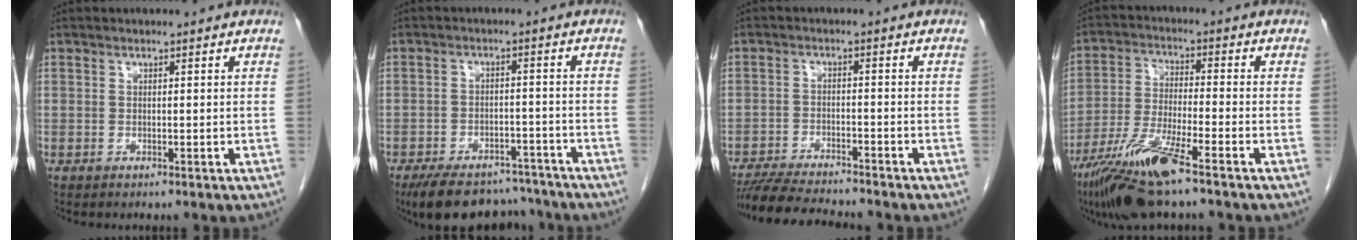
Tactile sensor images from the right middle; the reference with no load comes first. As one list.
[{"total": 13.6, "force": [-11.7, 5.3, 4.5], "torque": [-0.070, 0.013, -0.161]}, {"total": 9.7, "force": [-9.0, 0.6, 3.7], "torque": [-0.058, -0.015, -0.147]}, {"total": 11.6, "force": [-7.6, 0.9, 8.7], "torque": [-0.178, -0.030, -0.142]}]